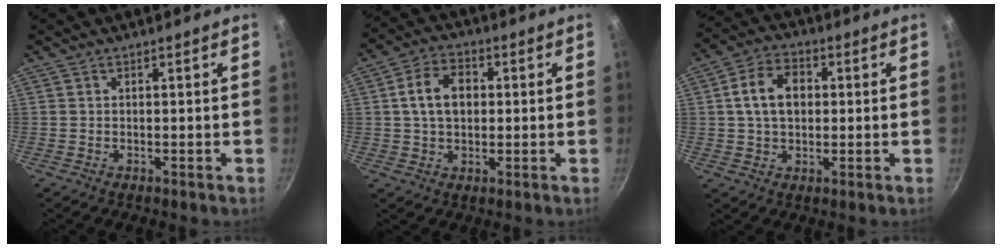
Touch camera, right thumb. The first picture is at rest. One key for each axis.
{"total": 8.8, "fx": 1.1, "fy": 6.2, "fz": 6.1, "tx": -0.089, "ty": 0.016, "tz": 0.013}
{"total": 9.5, "fx": 1.2, "fy": 6.7, "fz": 6.6, "tx": -0.096, "ty": 0.018, "tz": 0.014}